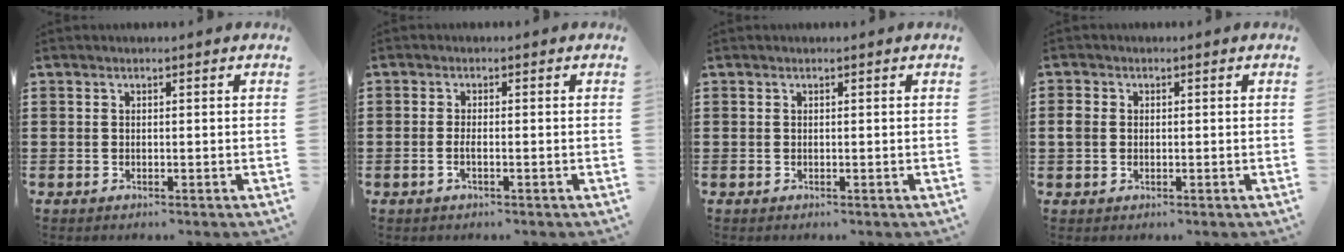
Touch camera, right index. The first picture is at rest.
{"total": 1.4, "force": [-0.6, 0.2, 1.2], "torque": [-0.023, -0.002, -0.011]}
{"total": 0.0}
{"total": 1.7, "force": [-0.1, 1.5, 0.8], "torque": [-0.019, 0.007, -0.003]}